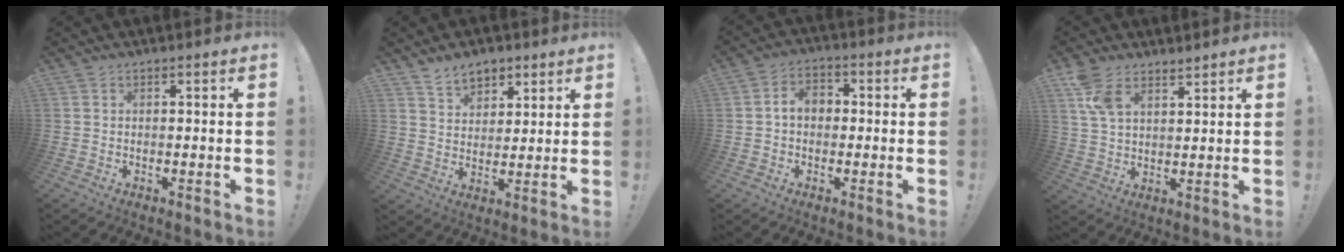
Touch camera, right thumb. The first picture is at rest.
{"total": 7.7, "force": [5.6, 4.8, 2.2], "torque": [-0.038, -0.031, 0.106]}
{"total": 6.0, "force": [0.1, 4.3, 4.1], "torque": [-0.062, 0.010, 0.001]}
{"total": 7.8, "force": [5.6, 3.4, 4.3], "torque": [-0.072, -0.027, 0.107]}